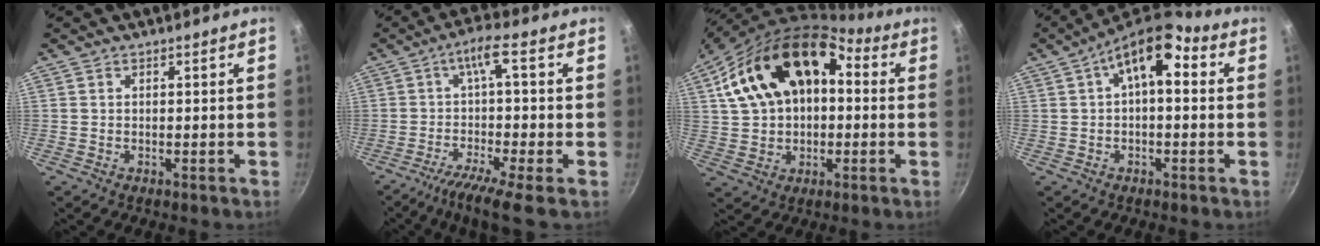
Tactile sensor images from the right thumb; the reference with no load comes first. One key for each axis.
{"total": 10.9, "fx": -4.5, "fy": -0.5, "fz": 9.9, "tx": -0.174, "ty": 0.019, "tz": -0.081}
{"total": 21.2, "fx": 3.8, "fy": 14.2, "fz": 15.3, "tx": -0.258, "ty": 0.050, "tz": 0.059}
{"total": 10.2, "fx": 2.7, "fy": 5.0, "fz": 8.5, "tx": -0.118, "ty": 0.030, "tz": 0.031}